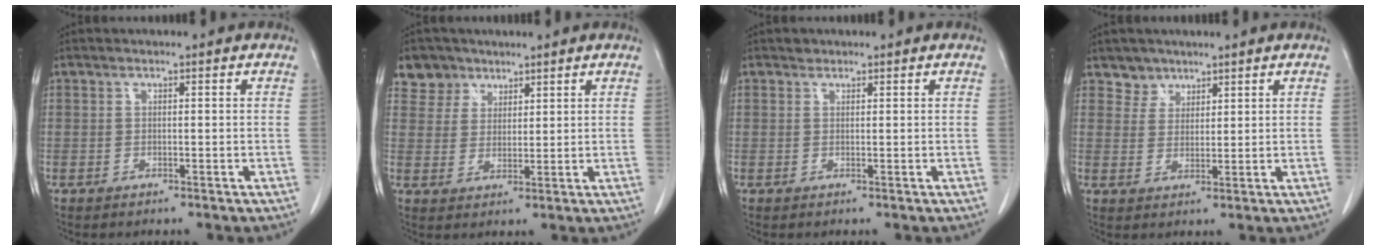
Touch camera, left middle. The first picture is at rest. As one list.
[{"total": 5.1, "force": [3.5, 3.6, 0.0], "torque": [0.001, 0.007, 0.064]}, {"total": 0.6, "force": [0.5, 0.4, 0.0], "torque": [-0.001, -0.002, 0.005]}, {"total": 3.1, "force": [2.4, 1.9, -0.4], "torque": [0.013, 0.001, 0.039]}]